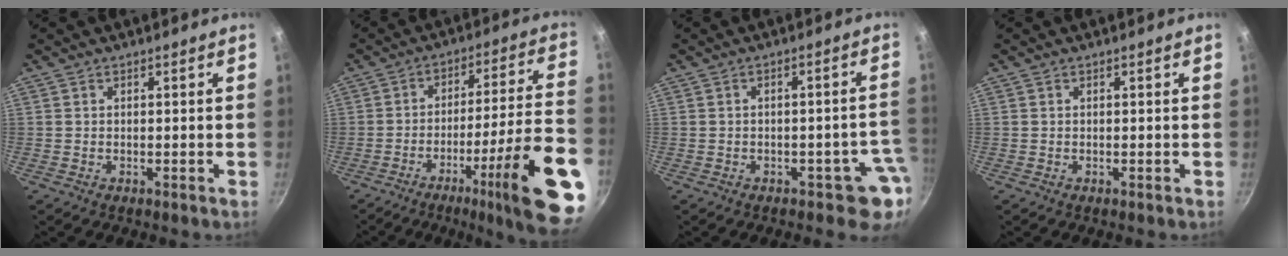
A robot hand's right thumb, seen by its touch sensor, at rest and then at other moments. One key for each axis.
{"total": 22.7, "fx": -10.5, "fy": 2.9, "fz": 20.0, "tx": -0.260, "ty": 0.045, "tz": -0.154}
{"total": 5.4, "fx": -2.2, "fy": 3.2, "fz": 3.8, "tx": 0.007, "ty": 0.030, "tz": -0.022}
{"total": 0.0}